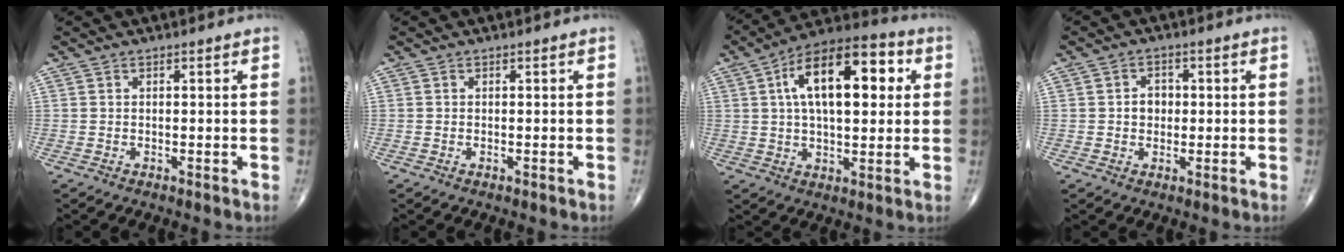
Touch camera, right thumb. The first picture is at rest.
{"total": 0.0}
{"total": 18.9, "force": [4.6, 9.0, 16.0], "torque": [-0.232, 0.021, 0.064]}
{"total": 3.3, "force": [0.0, 2.8, 1.8], "torque": [-0.012, 0.006, -0.003]}